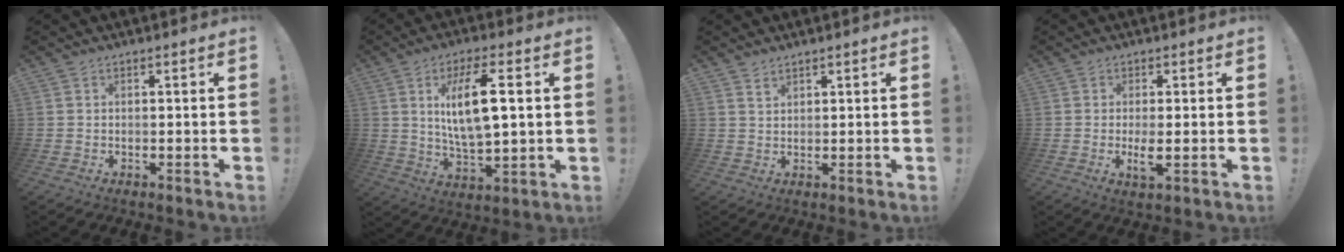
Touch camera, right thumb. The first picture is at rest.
{"total": 13.7, "force": [3.5, 4.6, 12.4], "torque": [-0.221, -0.007, 0.049]}
{"total": 1.8, "force": [1.6, 0.5, 0.6], "torque": [-0.013, -0.009, 0.029]}
{"total": 4.0, "force": [-0.3, 0.8, 3.9], "torque": [-0.076, -0.013, -0.006]}